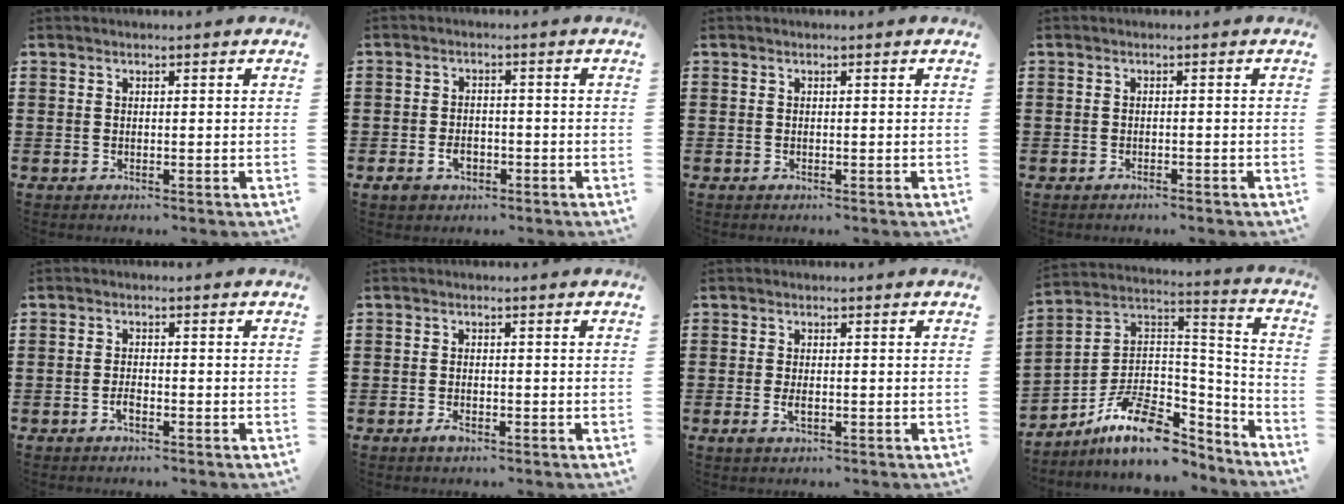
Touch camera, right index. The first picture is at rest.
{"total": 2.8, "force": [-1.4, 2.0, 1.5], "torque": [-0.028, 0.002, -0.027]}
{"total": 0.0}
{"total": 0.8, "force": [-0.8, 0.0, 0.2], "torque": [-0.007, -0.002, -0.016]}
{"total": 1.8, "force": [-1.0, 0.6, 1.3], "torque": [-0.026, -0.001, -0.018]}
{"total": 1.6, "force": [-0.8, 0.7, 1.2], "torque": [-0.022, 0.000, -0.016]}
{"total": 1.9, "force": [-0.4, 0.8, 1.7], "torque": [-0.040, -0.004, -0.008]}
{"total": 12.3, "force": [-7.4, 6.1, 7.7], "torque": [-0.163, 0.020, -0.136]}